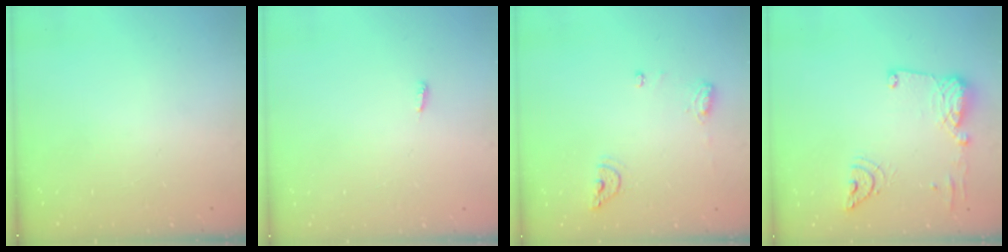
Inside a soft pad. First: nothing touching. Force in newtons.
{"total": 3.6, "press": 3.4, "slide": 1.0}
{"total": 7.9, "press": 7.8, "slide": 1.1}
{"total": 14.2, "press": 14.0, "slide": 1.8}